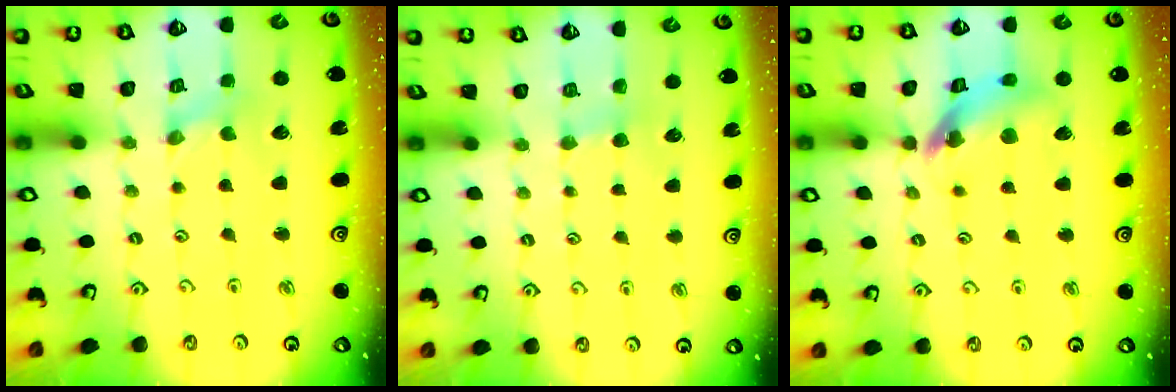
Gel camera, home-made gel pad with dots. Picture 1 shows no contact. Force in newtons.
{"total": 3.3, "press": 3.2, "slide": 0.5}
{"total": 12.8, "press": 12.7, "slide": 1.3}